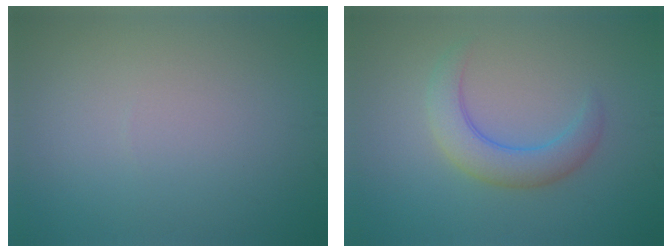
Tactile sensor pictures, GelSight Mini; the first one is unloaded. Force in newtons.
{"total": 3.8, "press": 3.8, "slide": 0.1}